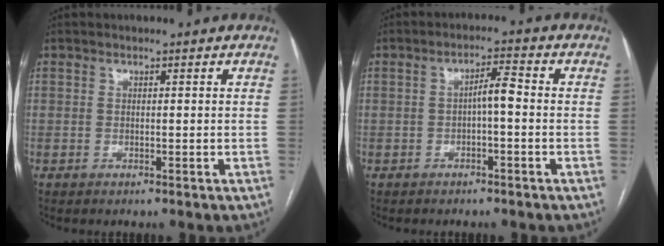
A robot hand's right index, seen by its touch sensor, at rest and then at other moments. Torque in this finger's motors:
{"motor_torque": [0.57, -0.27, 0.28, 0.07]}